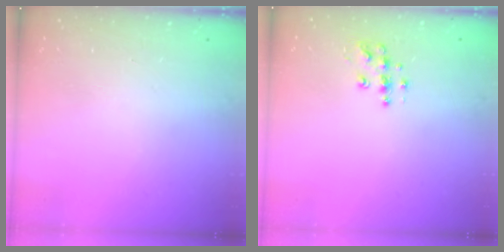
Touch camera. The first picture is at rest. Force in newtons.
{"total": 8.7, "press": 8.7, "slide": 0.5}